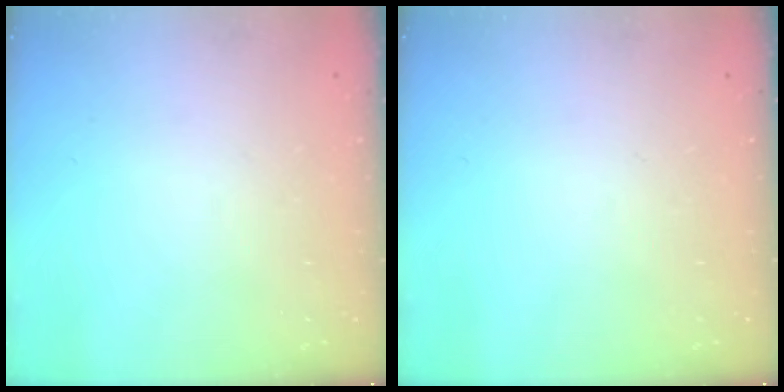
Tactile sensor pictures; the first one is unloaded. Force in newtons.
{"total": 0.0}